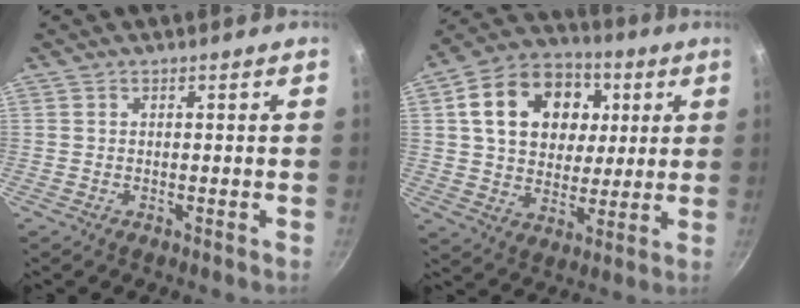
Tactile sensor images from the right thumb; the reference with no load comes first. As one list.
[{"total": 19.4, "force": [5.0, 14.8, 11.5], "torque": [-0.169, 0.014, 0.081]}]